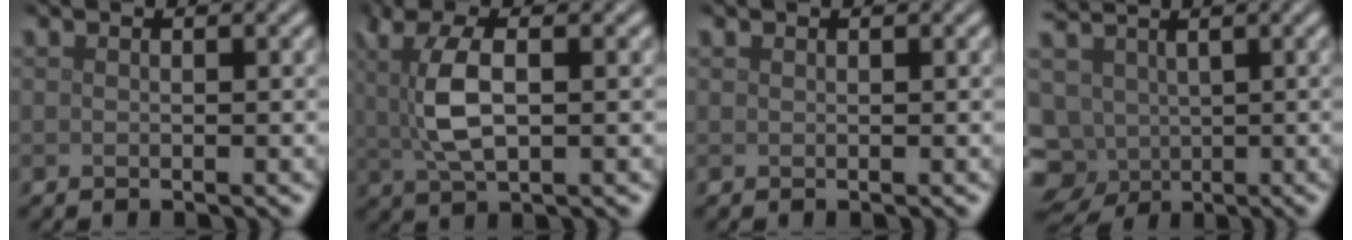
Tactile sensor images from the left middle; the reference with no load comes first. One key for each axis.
{"total": 5.4, "fx": 0.9, "fy": 2.4, "fz": 4.8, "tx": -0.107, "ty": 0.003, "tz": 0.018}
{"total": 0.0}
{"total": 9.1, "fx": -1.5, "fy": 7.4, "fz": 5.0, "tx": -0.120, "ty": 0.000, "tz": -0.015}